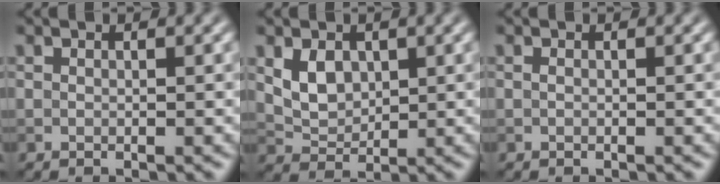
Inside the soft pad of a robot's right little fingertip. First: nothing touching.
{"total": 3.0, "force": [0.9, 2.2, 1.8], "torque": [-0.039, -0.005, 0.021]}
{"total": 0.0}